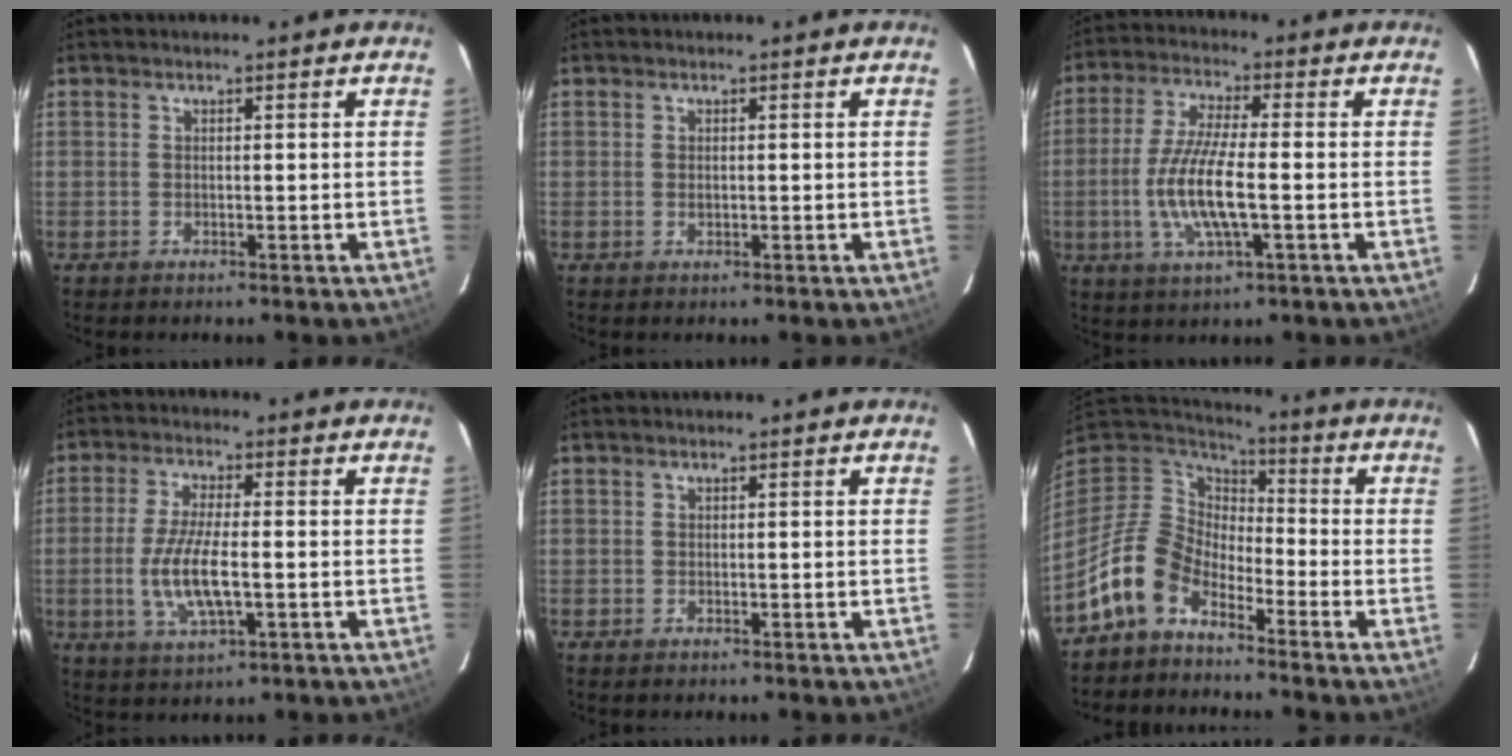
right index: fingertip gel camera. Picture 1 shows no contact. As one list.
[{"total": 0.8, "force": [0.0, 0.5, 0.6], "torque": [-0.011, -0.001, 0.001]}, {"total": 11.5, "force": [-2.2, 2.7, 11.0], "torque": [-0.225, -0.009, -0.045]}, {"total": 9.6, "force": [-1.8, 2.9, 9.0], "torque": [-0.185, -0.011, -0.034]}, {"total": 0.0}, {"total": 11.3, "force": [-7.6, 6.3, 5.5], "torque": [-0.119, 0.018, -0.155]}]